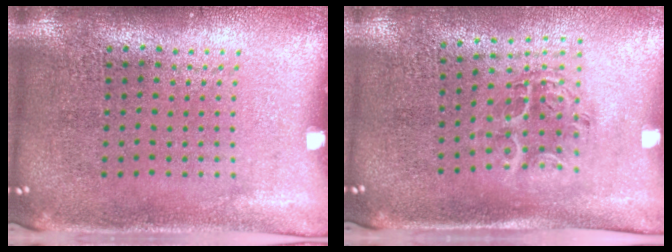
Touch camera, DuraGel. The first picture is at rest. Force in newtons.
{"total": 1.1, "press": 1.1, "slide": 0.2}